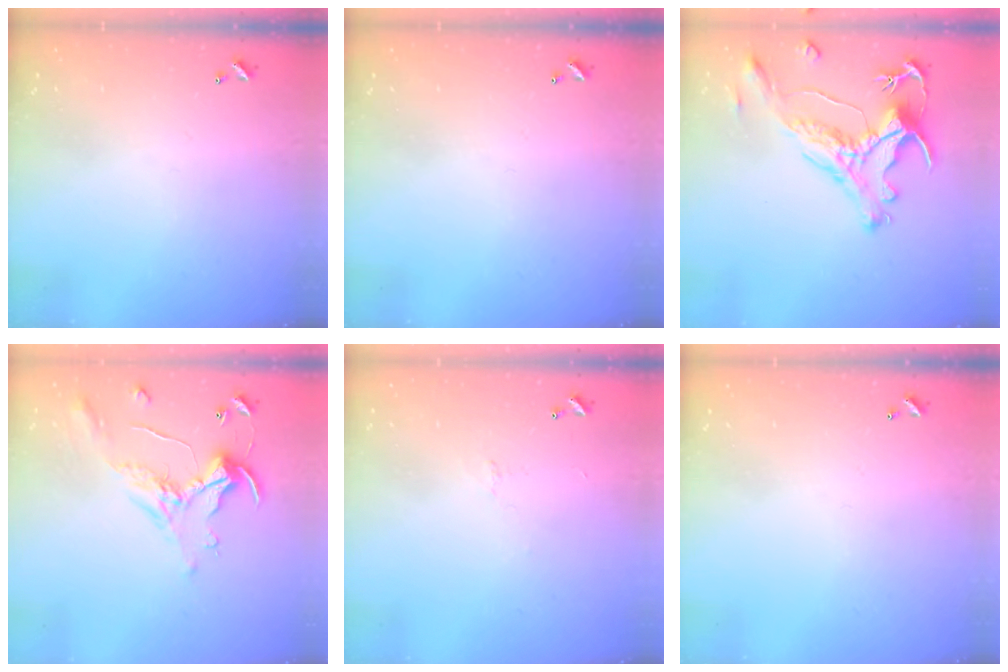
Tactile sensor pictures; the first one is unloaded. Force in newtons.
{"total": 0.0}
{"total": 1.9, "press": 1.4, "slide": 1.2}
{"total": 1.1, "press": 0.8, "slide": 0.9}
{"total": 0.6, "press": 0.4, "slide": 0.5}
{"total": 0.0}